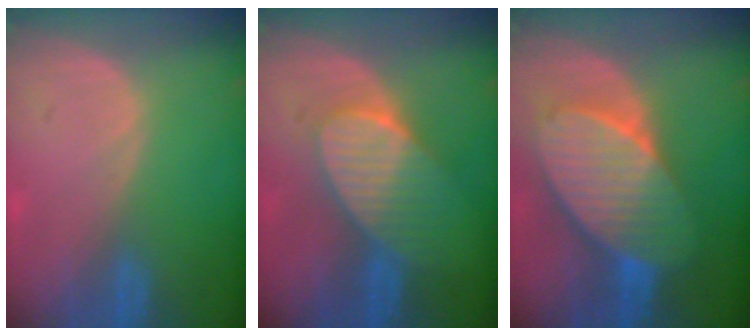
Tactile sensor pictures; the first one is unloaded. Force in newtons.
{"total": 7.0, "press": 6.9, "slide": 1.2}
{"total": 10.1, "press": 10.1, "slide": 0.6}